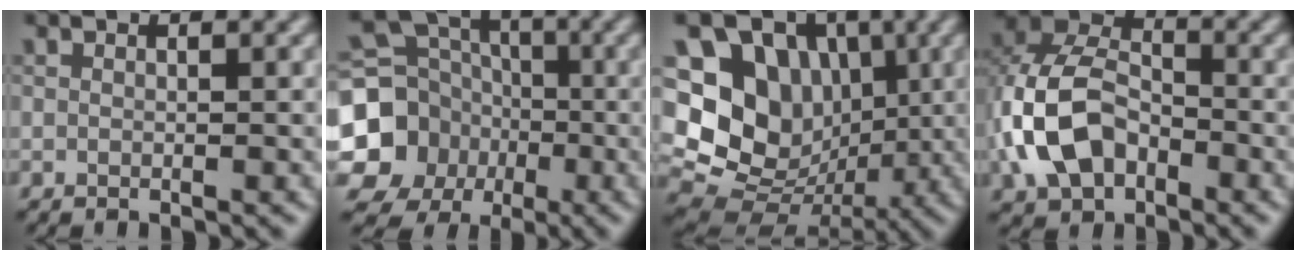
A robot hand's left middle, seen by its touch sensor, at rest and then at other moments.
{"total": 14.0, "force": [-3.2, 12.9, 4.4], "torque": [-0.118, -0.009, -0.076]}
{"total": 16.3, "force": [2.7, 14.0, 7.9], "torque": [-0.189, 0.031, 0.039]}
{"total": 8.7, "force": [-2.4, 6.0, 5.8], "torque": [-0.133, 0.007, -0.059]}